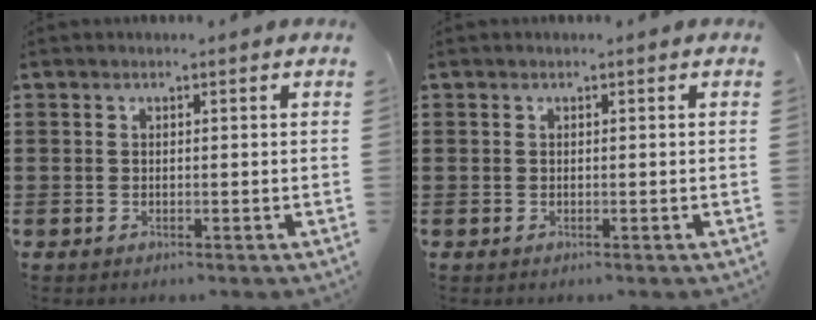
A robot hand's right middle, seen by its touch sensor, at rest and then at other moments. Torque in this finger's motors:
{"motor_torque": [0.81, -0.61, -0.06, 0.00]}